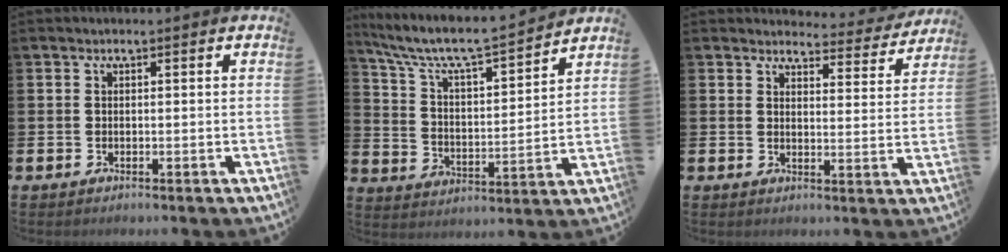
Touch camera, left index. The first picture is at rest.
{"total": 7.8, "force": [7.1, 1.1, 3.0], "torque": [-0.094, -0.050, 0.117]}
{"total": 3.7, "force": [3.6, 0.9, 0.3], "torque": [-0.008, -0.028, 0.059]}